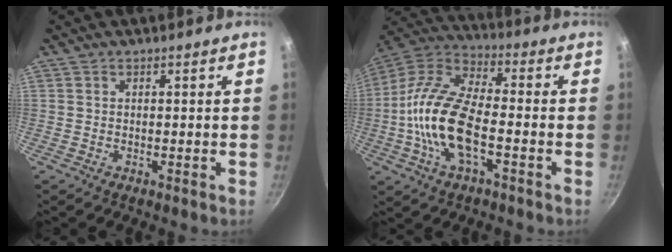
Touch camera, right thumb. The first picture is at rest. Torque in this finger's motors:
{"motor_torque": [0.91, 2.82, 1.96, -0.16, 0.54]}